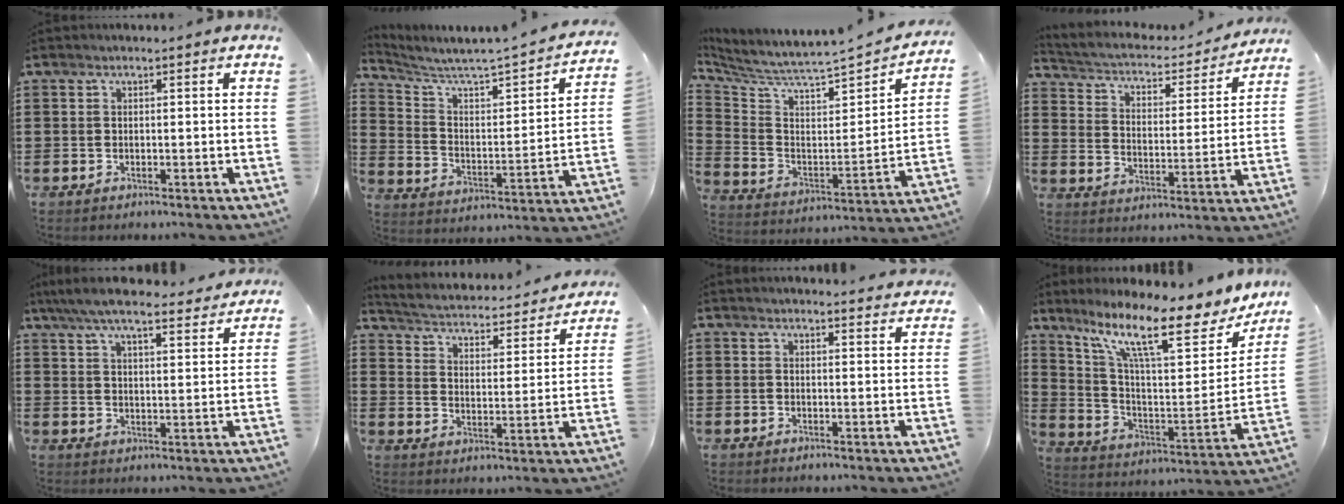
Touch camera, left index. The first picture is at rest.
{"total": 3.1, "force": [2.5, 0.3, 1.7], "torque": [-0.052, -0.035, 0.029]}
{"total": 3.9, "force": [3.7, 0.0, 1.5], "torque": [-0.053, -0.051, 0.052]}
{"total": 2.8, "force": [2.4, 0.9, 1.1], "torque": [-0.040, -0.023, 0.029]}
{"total": 7.2, "force": [6.5, 0.7, 3.1], "torque": [-0.082, -0.028, 0.114]}
{"total": 2.2, "force": [2.2, 0.1, 0.5], "torque": [-0.029, -0.028, 0.024]}
{"total": 2.4, "force": [2.4, -0.1, 0.1], "torque": [-0.009, -0.008, 0.046]}
{"total": 13.8, "force": [9.8, 2.5, 9.4], "torque": [-0.192, -0.066, 0.158]}